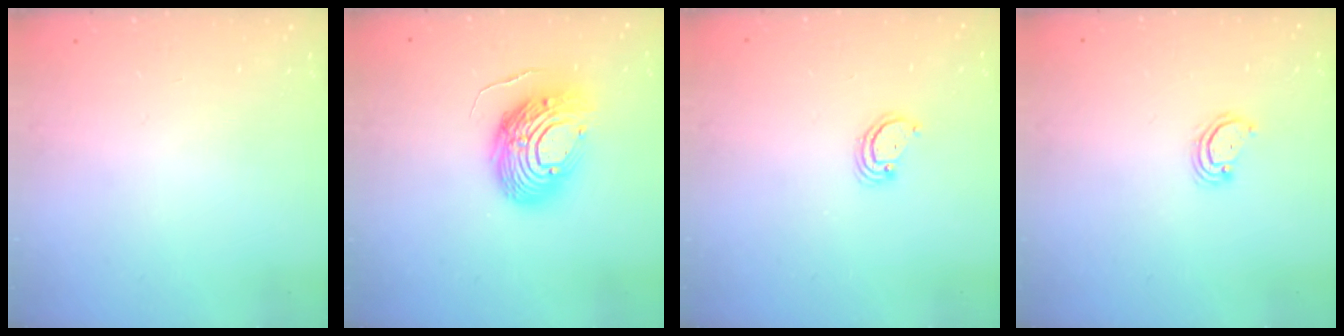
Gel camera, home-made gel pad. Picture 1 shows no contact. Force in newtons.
{"total": 14.1, "press": 13.9, "slide": 2.6}
{"total": 2.5, "press": 2.5, "slide": 0.2}
{"total": 2.8, "press": 2.8, "slide": 0.2}